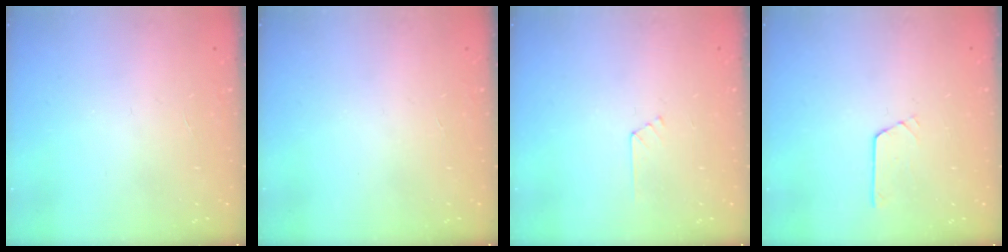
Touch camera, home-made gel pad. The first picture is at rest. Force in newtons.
{"total": 0.0}
{"total": 3.6, "press": 3.6, "slide": 0.4}
{"total": 5.4, "press": 5.4, "slide": 0.4}